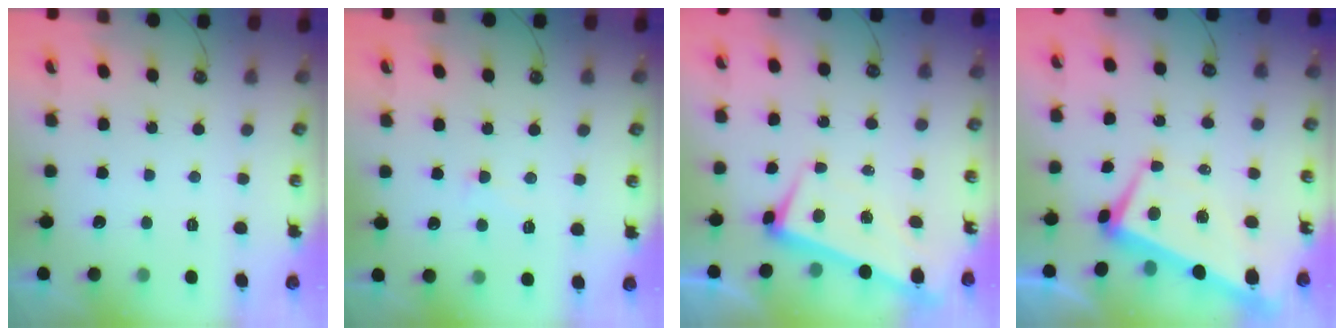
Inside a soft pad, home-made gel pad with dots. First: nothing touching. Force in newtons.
{"total": 0.9, "press": 0.8, "slide": 0.4}
{"total": 1.9, "press": 1.0, "slide": 1.6}
{"total": 1.9, "press": 1.5, "slide": 1.2}